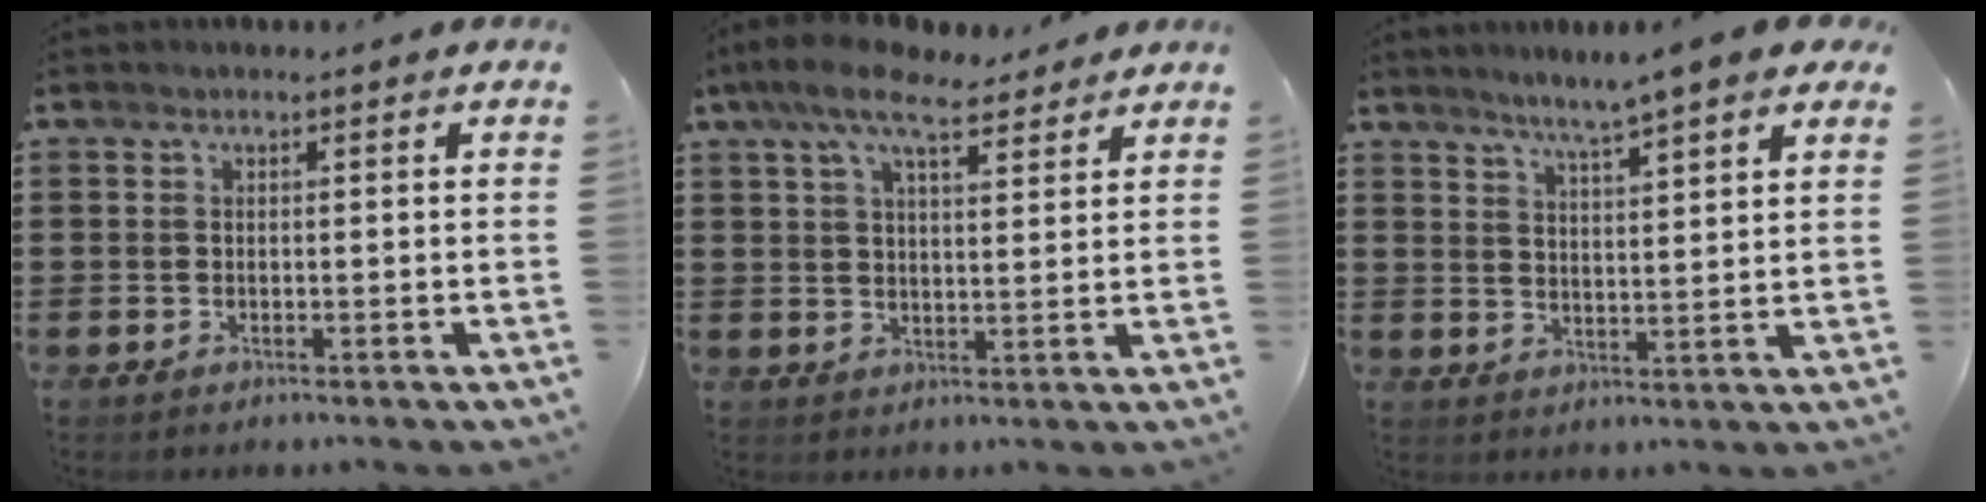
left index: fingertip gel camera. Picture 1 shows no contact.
{"total": 9.1, "force": [6.7, 3.1, 5.3], "torque": [-0.115, -0.007, 0.121]}
{"total": 4.9, "force": [4.3, -0.4, 2.4], "torque": [-0.064, -0.017, 0.070]}